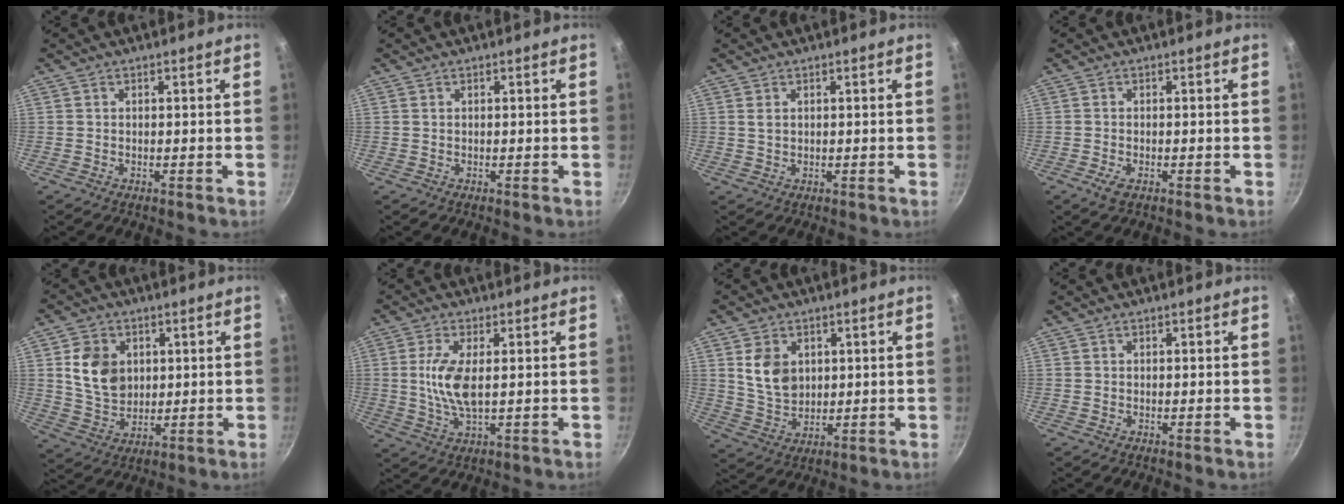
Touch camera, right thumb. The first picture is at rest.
{"total": 0.0}
{"total": 1.4, "force": [0.5, 1.0, 0.9], "torque": [-0.017, 0.000, 0.010]}
{"total": 2.0, "force": [-1.0, 0.9, 1.5], "torque": [-0.039, -0.002, -0.019]}
{"total": 10.3, "force": [2.2, 8.1, 6.0], "torque": [-0.083, -0.014, 0.047]}
{"total": 7.8, "force": [0.7, 3.0, 7.2], "torque": [-0.151, -0.004, 0.016]}
{"total": 8.4, "force": [2.2, 6.3, 5.1], "torque": [-0.074, -0.020, 0.051]}
{"total": 0.0}